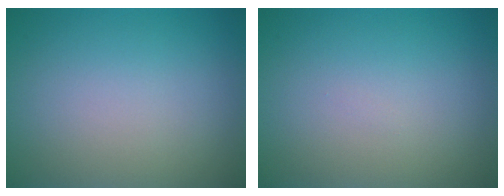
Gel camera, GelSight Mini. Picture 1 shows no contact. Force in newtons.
{"total": 0.0}